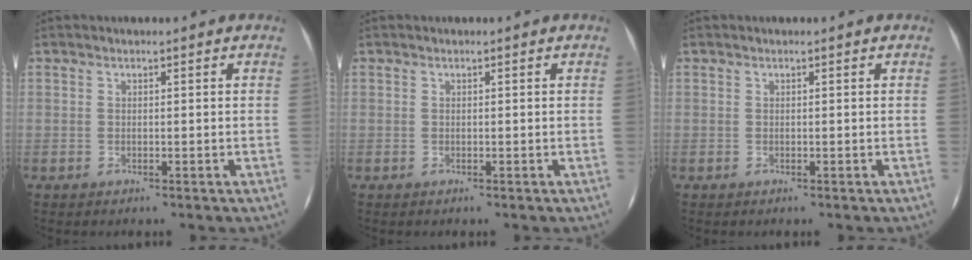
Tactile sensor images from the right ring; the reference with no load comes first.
{"total": 0.0}
{"total": 0.0}